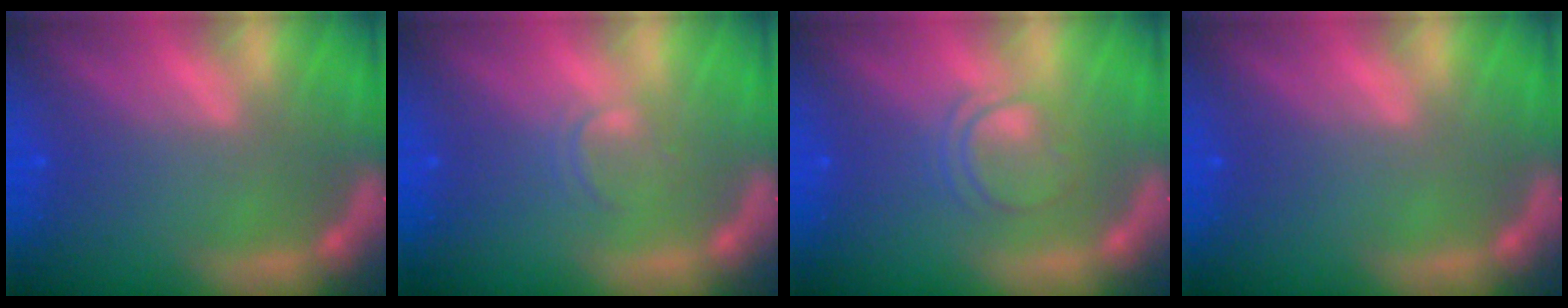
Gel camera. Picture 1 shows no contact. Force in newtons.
{"total": 1.4}
{"total": 3.0}
{"total": 0.0}